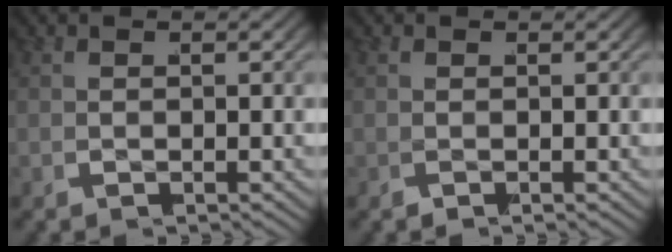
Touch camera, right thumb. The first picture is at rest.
{"total": 0.8, "force": [-0.1, 0.6, 0.5], "torque": [-0.008, -0.006, -0.002]}